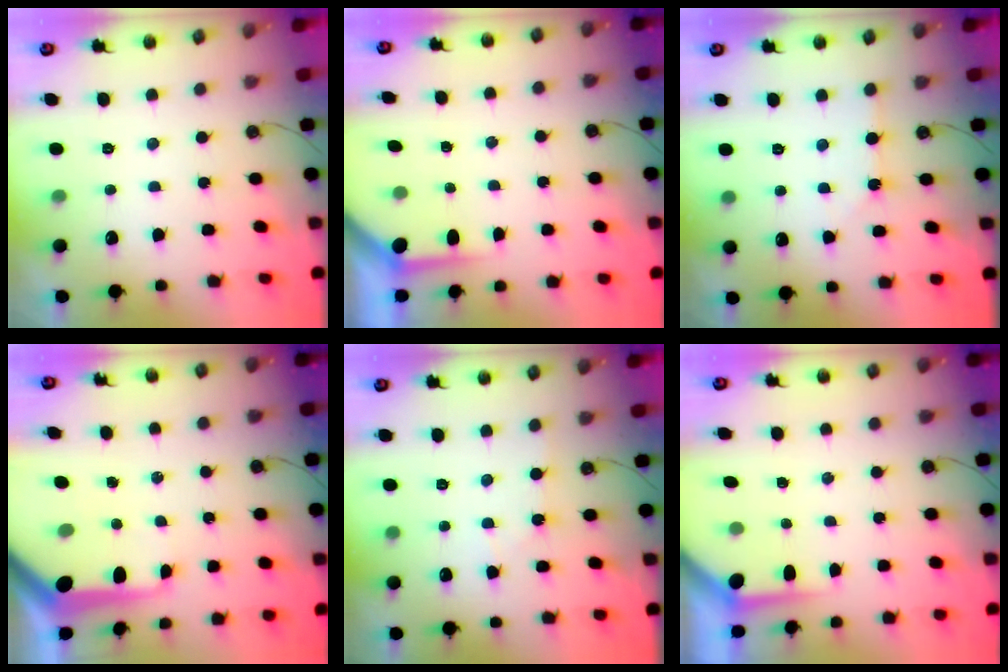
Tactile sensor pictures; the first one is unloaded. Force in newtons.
{"total": 3.4, "press": 3.4, "slide": 0.3}
{"total": 2.5, "press": 2.5, "slide": 0.3}
{"total": 11.8, "press": 11.8, "slide": 1.1}
{"total": 3.2, "press": 3.1, "slide": 0.5}
{"total": 3.7, "press": 3.6, "slide": 0.3}